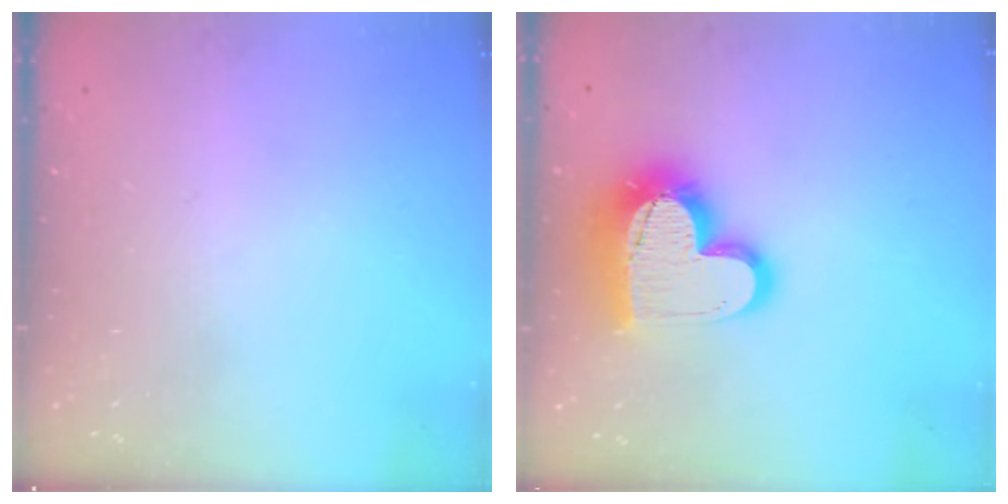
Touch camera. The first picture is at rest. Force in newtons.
{"total": 17.8, "press": 17.7, "slide": 1.6}